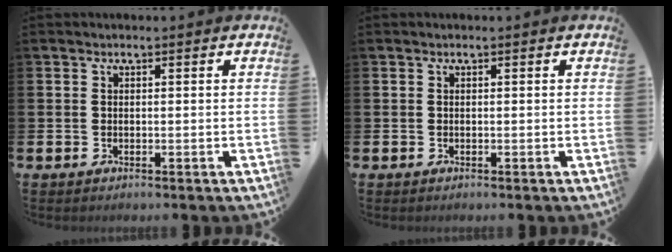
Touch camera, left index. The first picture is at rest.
{"total": 0.0}